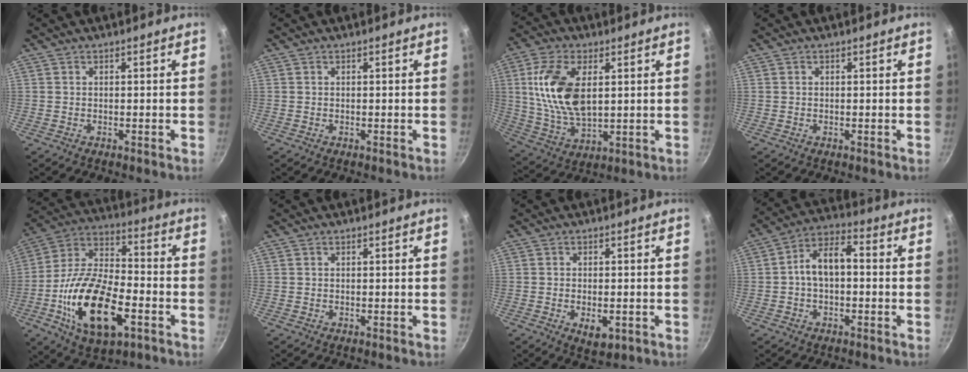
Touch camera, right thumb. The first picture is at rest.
{"total": 0.0}
{"total": 14.8, "force": [3.1, 8.0, 12.1], "torque": [-0.227, -0.012, 0.066]}
{"total": 0.0}
{"total": 22.0, "force": [-7.2, 10.9, 17.7], "torque": [-0.323, 0.029, -0.135]}
{"total": 0.0}
{"total": 4.8, "force": [-1.5, 2.6, 3.8], "torque": [-0.051, -0.002, -0.016]}
{"total": 8.7, "force": [-0.4, 5.1, 7.0], "torque": [-0.104, 0.041, -0.017]}